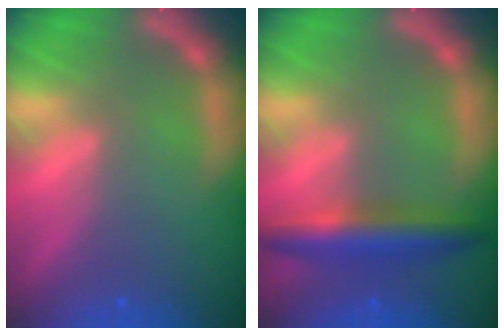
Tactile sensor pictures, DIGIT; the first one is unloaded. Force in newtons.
{"total": 5.0}